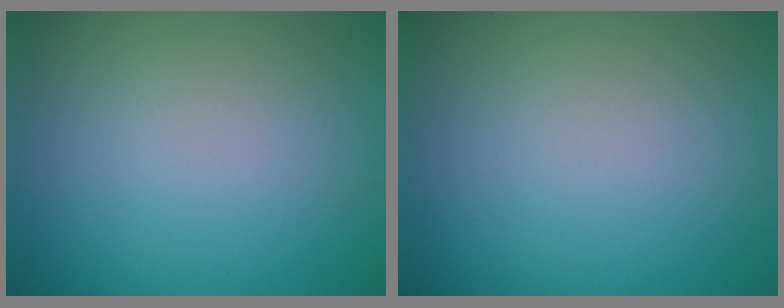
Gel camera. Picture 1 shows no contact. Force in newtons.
{"total": 0.0}